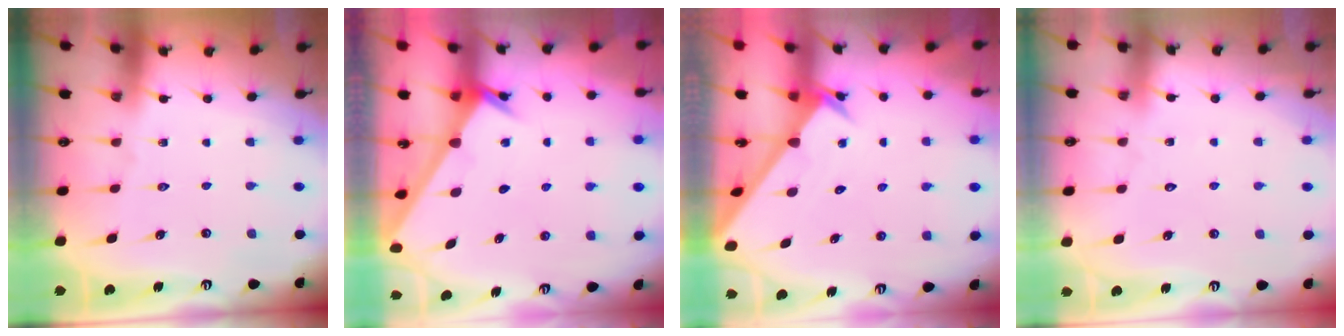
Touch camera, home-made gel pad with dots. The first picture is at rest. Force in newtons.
{"total": 2.6, "press": 2.6, "slide": 0.2}
{"total": 2.2, "press": 2.2, "slide": 0.2}
{"total": 3.5, "press": 3.4, "slide": 0.4}